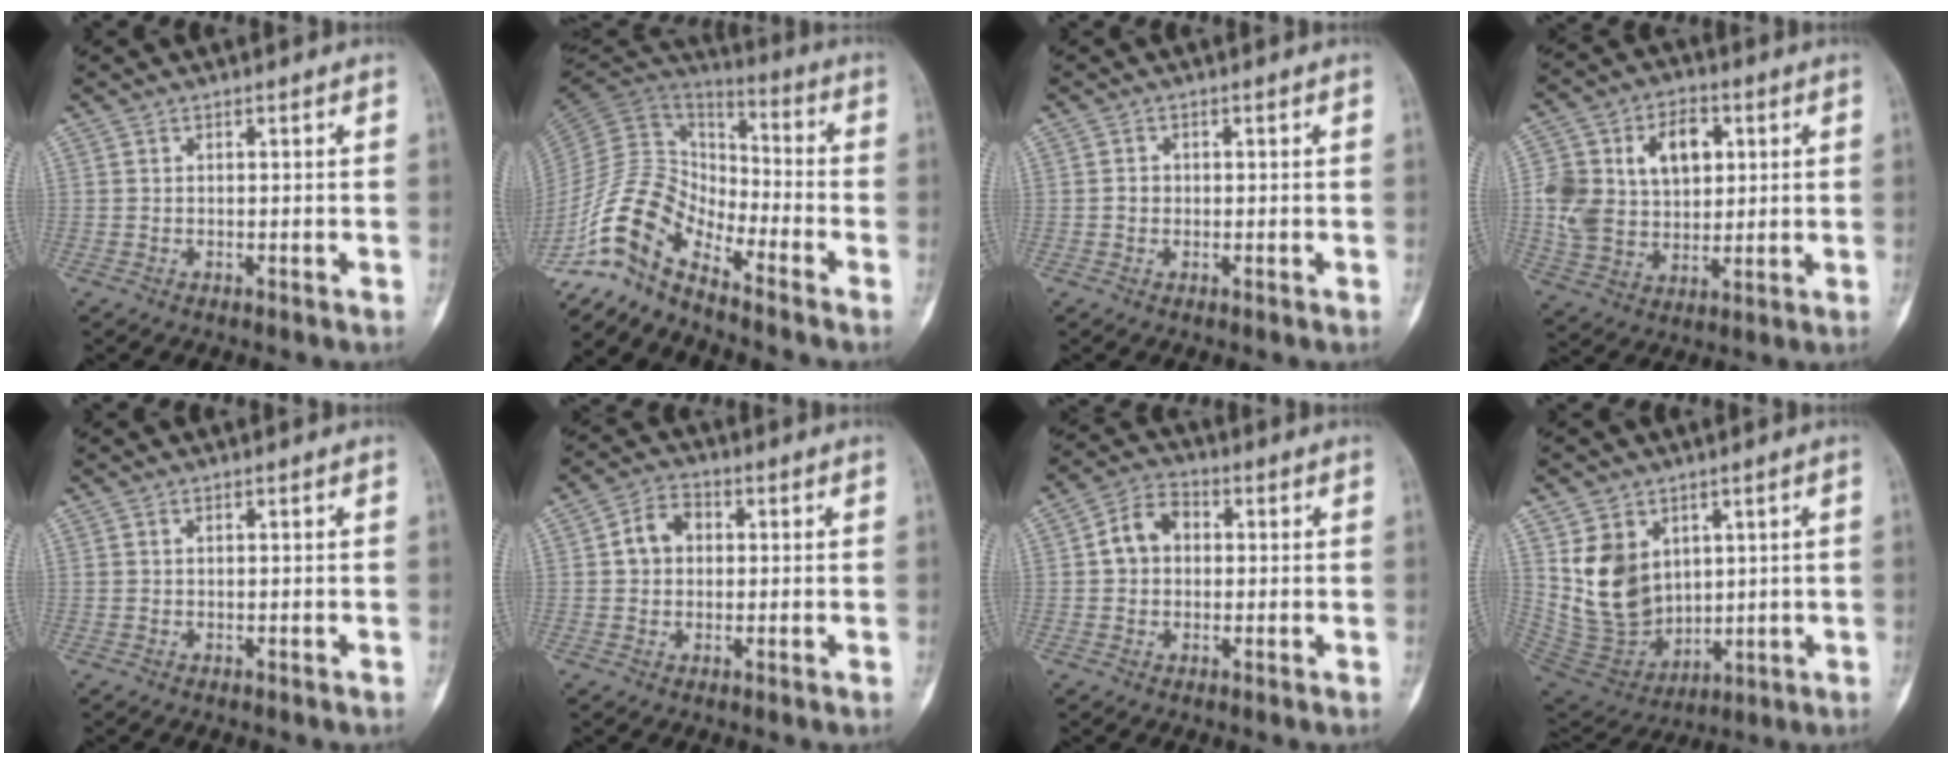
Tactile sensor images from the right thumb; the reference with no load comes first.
{"total": 12.9, "force": [-9.8, 5.6, 6.3], "torque": [-0.122, 0.095, -0.198]}
{"total": 1.3, "force": [-0.1, 1.2, 0.5], "torque": [-0.003, 0.005, -0.004]}
{"total": 16.3, "force": [3.4, 11.5, 11.0], "torque": [-0.163, 0.008, 0.067]}
{"total": 0.0}
{"total": 5.8, "force": [0.7, 4.6, 3.4], "torque": [-0.047, 0.013, 0.005]}
{"total": 6.9, "force": [0.6, 5.5, 4.2], "torque": [-0.061, 0.019, 0.002]}
{"total": 13.3, "force": [4.0, 10.3, 7.5], "torque": [-0.104, -0.028, 0.107]}